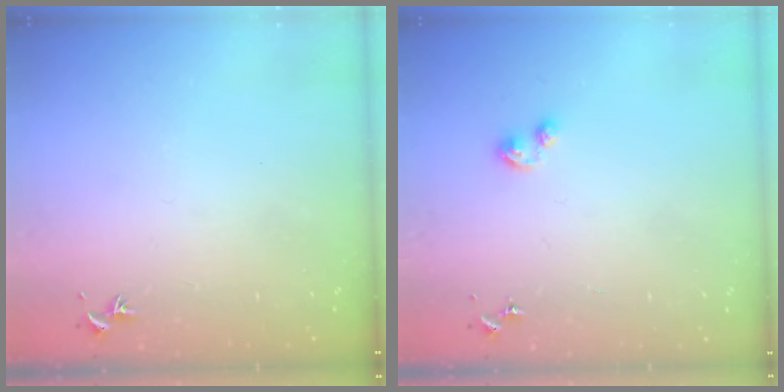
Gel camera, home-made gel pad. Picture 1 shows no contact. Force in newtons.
{"total": 3.2, "press": 3.1, "slide": 0.4}